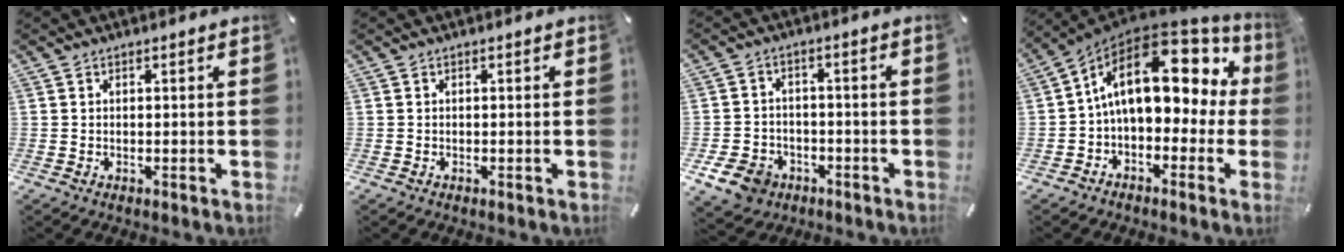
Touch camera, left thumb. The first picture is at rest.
{"total": 0.0}
{"total": 7.6, "force": [-4.0, 5.9, 2.7], "torque": [-0.064, 0.024, -0.076]}
{"total": 17.9, "force": [4.7, 10.3, 13.9], "torque": [-0.227, -0.018, 0.081]}